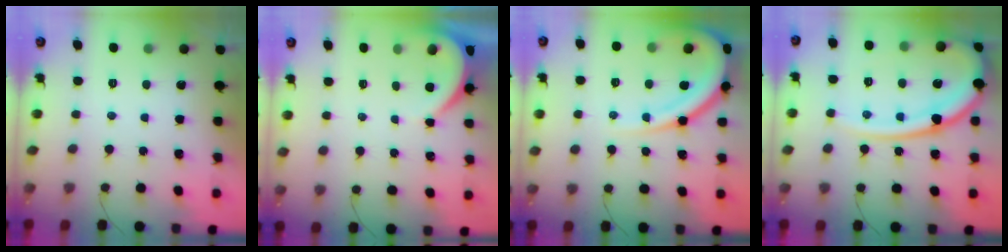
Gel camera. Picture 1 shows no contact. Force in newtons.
{"total": 4.0, "press": 3.9, "slide": 0.6}
{"total": 13.8, "press": 13.7, "slide": 1.2}
{"total": 18.4, "press": 18.3, "slide": 2.2}